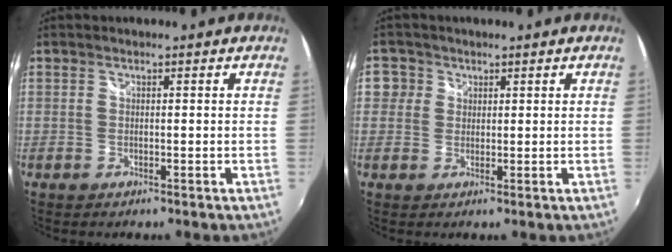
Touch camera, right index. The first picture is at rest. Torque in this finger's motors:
{"motor_torque": [0.00, 0.00, 0.01, 0.00]}